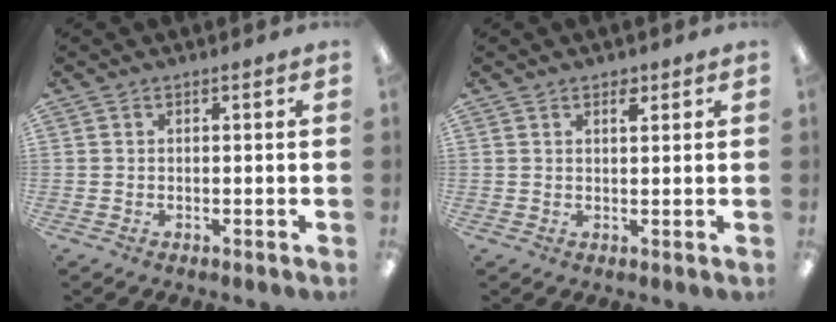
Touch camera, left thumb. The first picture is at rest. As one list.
[{"total": 2.1, "force": [1.5, 0.9, 1.2], "torque": [-0.003, -0.010, 0.022]}]